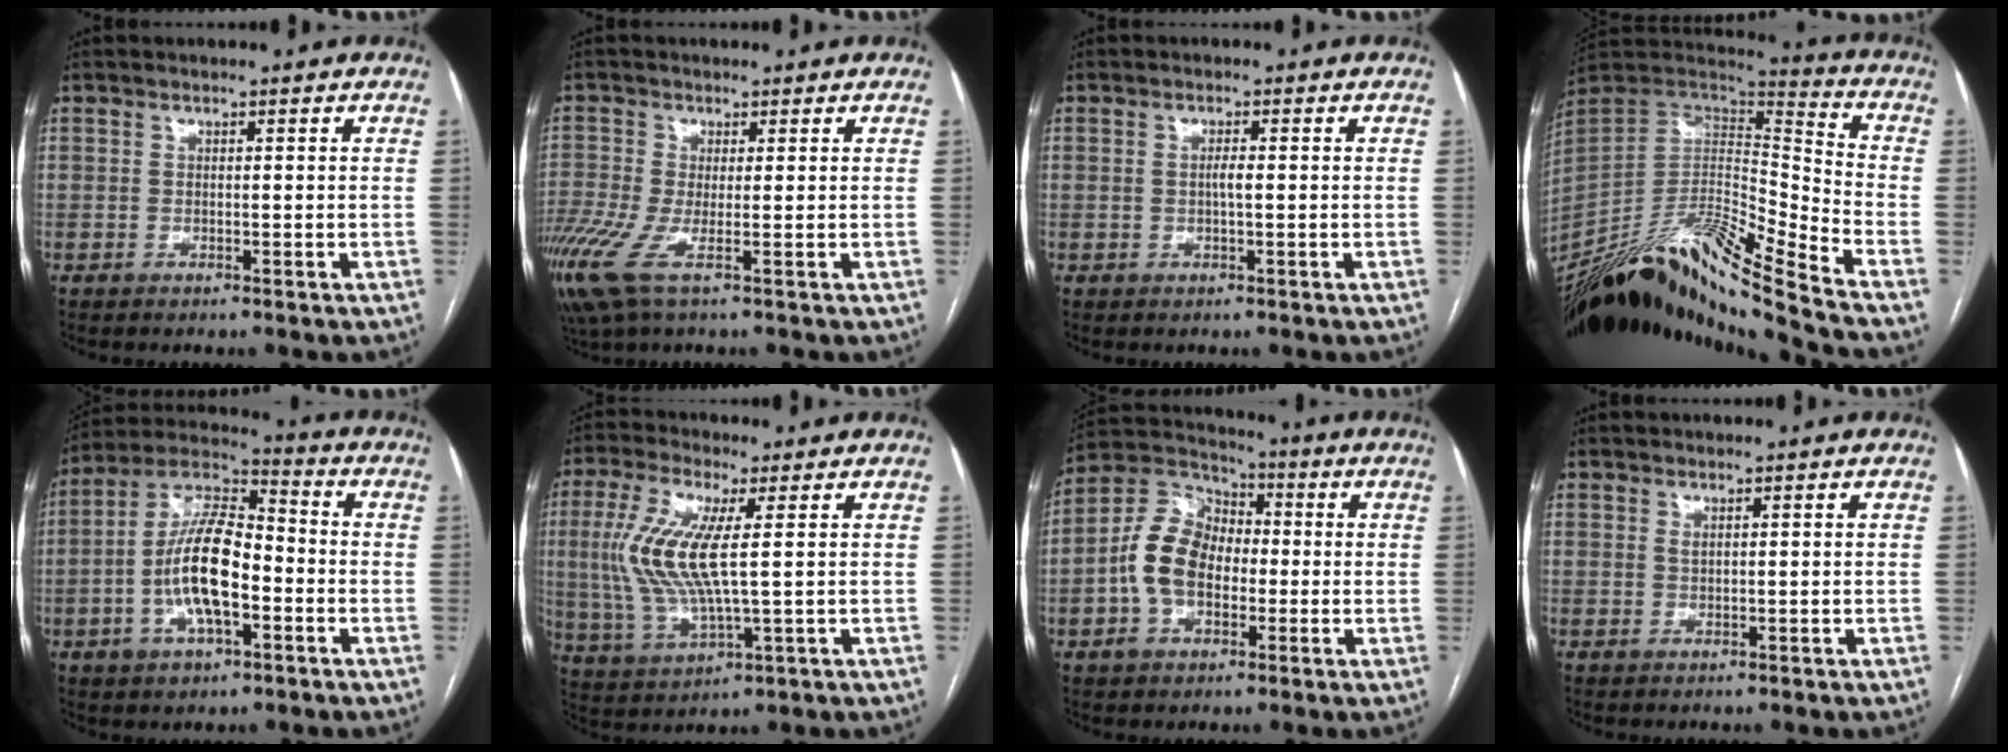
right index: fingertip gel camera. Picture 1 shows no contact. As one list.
[{"total": 7.1, "force": [-2.9, 1.1, 6.4], "torque": [-0.157, -0.022, -0.059]}, {"total": 1.5, "force": [0.0, 0.1, 1.5], "torque": [-0.031, 0.000, 0.001]}, {"total": 26.6, "force": [-22.6, -1.2, 14.1], "torque": [-0.268, -0.025, -0.389]}, {"total": 13.8, "force": [-2.9, 5.3, 12.4], "torque": [-0.253, 0.018, -0.055]}, {"total": 11.6, "force": [1.6, 2.3, 11.2], "torque": [-0.264, -0.003, 0.033]}, {"total": 11.6, "force": [-1.7, 7.6, 8.6], "torque": [-0.197, 0.038, -0.034]}, {"total": 0.6, "force": [0.4, 0.2, 0.5], "torque": [-0.011, -0.003, 0.008]}]